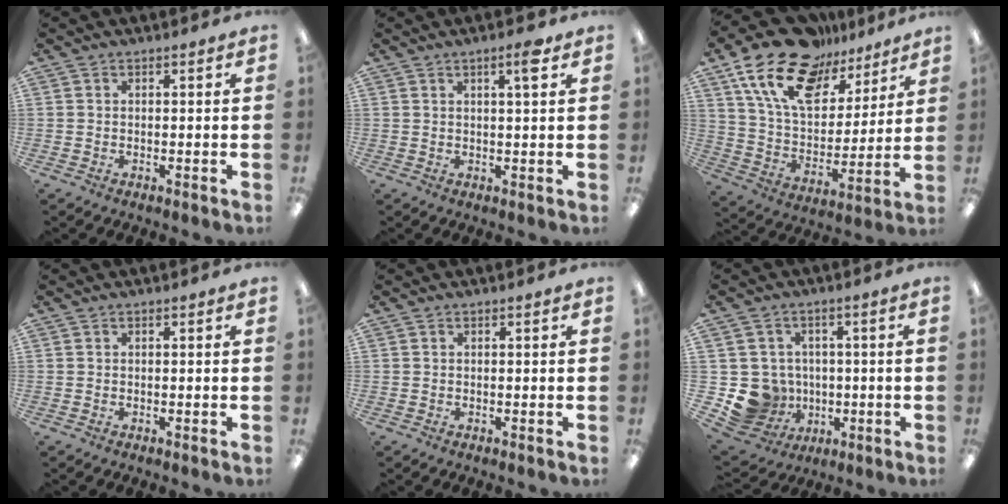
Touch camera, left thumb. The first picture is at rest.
{"total": 4.1, "force": [2.4, 0.5, 3.3], "torque": [-0.046, -0.007, 0.034]}
{"total": 20.7, "force": [13.7, 10.7, 11.2], "torque": [-0.224, -0.069, 0.249]}
{"total": 0.0}
{"total": 0.0}
{"total": 10.3, "force": [-1.9, 9.8, 2.6], "torque": [-0.085, 0.009, -0.023]}